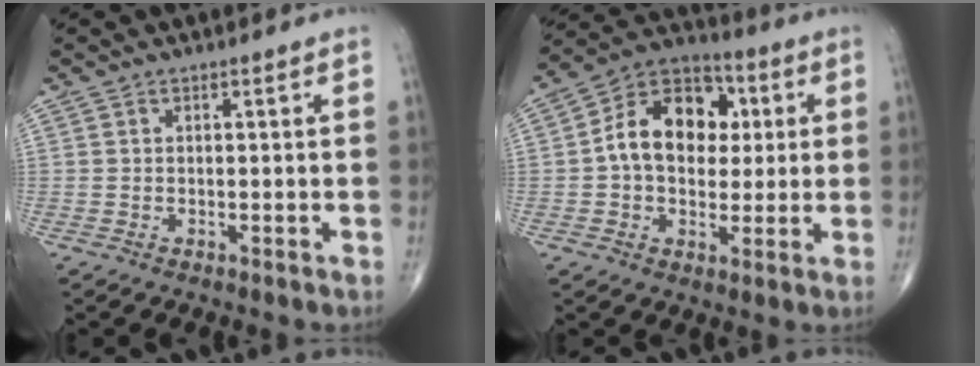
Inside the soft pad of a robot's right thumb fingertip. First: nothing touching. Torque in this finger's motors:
{"motor_torque": [-0.21, 1.31, 0.98, -0.12, 0.16]}